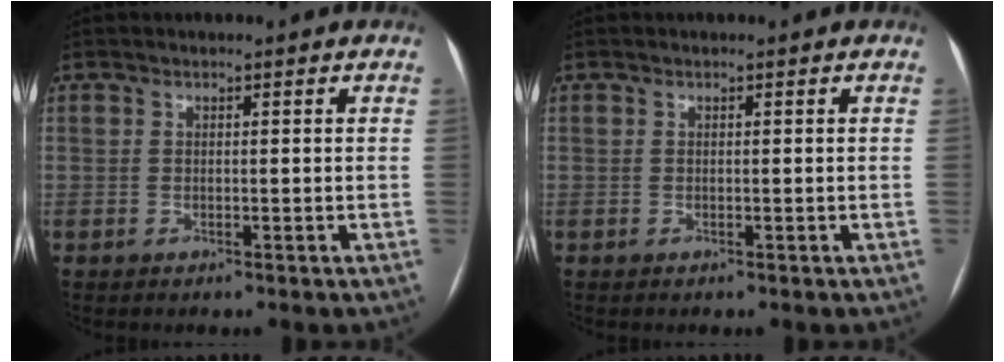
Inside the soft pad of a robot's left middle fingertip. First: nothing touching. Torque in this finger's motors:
{"motor_torque": [-0.01, 0.00, 0.00, -0.01]}